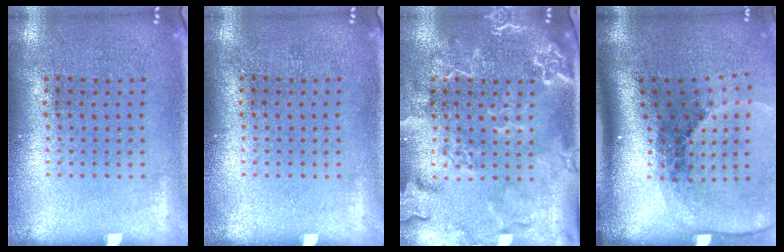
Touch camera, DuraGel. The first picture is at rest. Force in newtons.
{"total": 0.0}
{"total": 2.8, "press": 2.5, "slide": 1.3}
{"total": 2.8, "press": 1.9, "slide": 2.0}